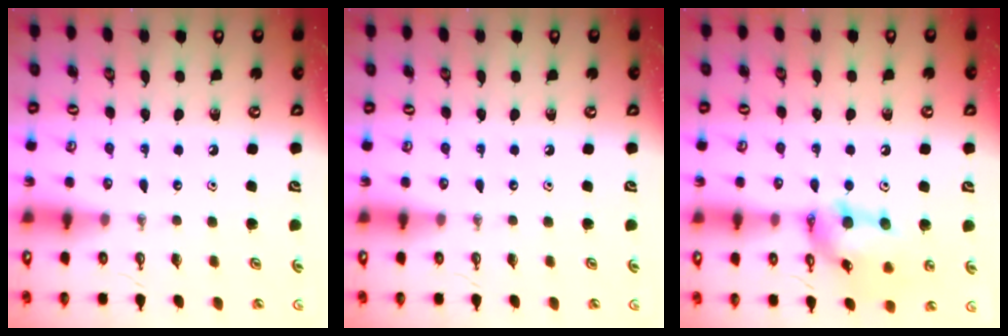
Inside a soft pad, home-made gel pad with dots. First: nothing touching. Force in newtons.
{"total": 0.0}
{"total": 14.6, "press": 14.5, "slide": 1.0}